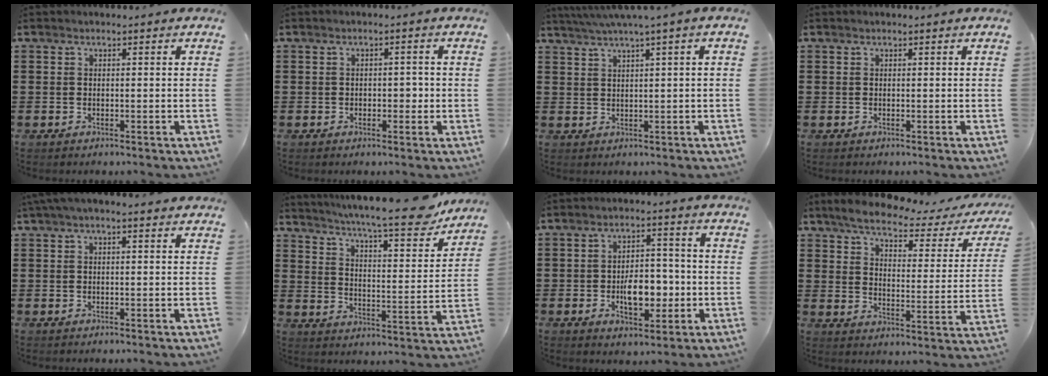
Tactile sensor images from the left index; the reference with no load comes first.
{"total": 1.9, "force": [-0.5, 1.1, 1.5], "torque": [-0.031, 0.006, -0.012]}
{"total": 2.6, "force": [1.3, -0.6, 2.2], "torque": [-0.041, -0.003, 0.022]}
{"total": 0.0}
{"total": 1.7, "force": [0.8, 0.2, 1.5], "torque": [-0.029, 0.001, 0.015]}
{"total": 10.4, "force": [8.9, 0.4, 5.2], "torque": [-0.099, -0.059, 0.145]}
{"total": 7.3, "force": [-1.5, 4.1, 5.8], "torque": [-0.079, 0.002, -0.030]}
{"total": 4.8, "force": [4.0, 0.9, 2.5], "torque": [-0.070, -0.021, 0.063]}